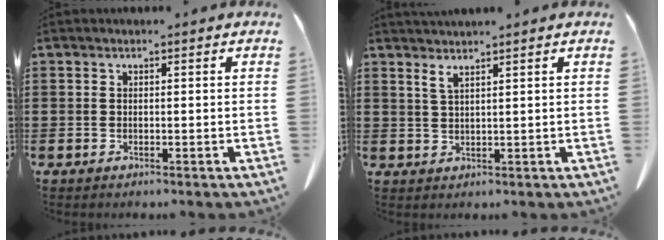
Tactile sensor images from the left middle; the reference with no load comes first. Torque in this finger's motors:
{"motor_torque": [-0.05, 0.06, 0.25, 0.08]}